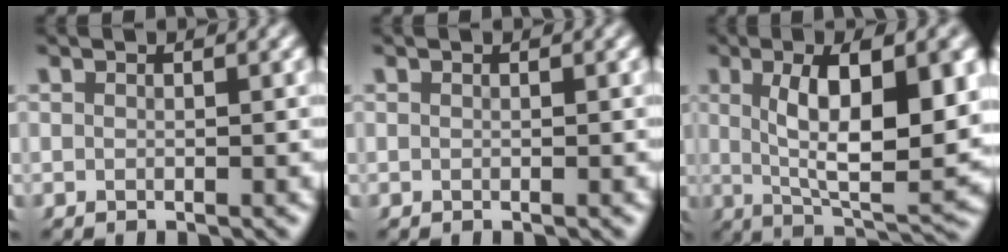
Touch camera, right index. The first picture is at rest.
{"total": 0.0}
{"total": 9.6, "force": [1.8, 3.2, 8.9], "torque": [-0.141, -0.009, 0.037]}